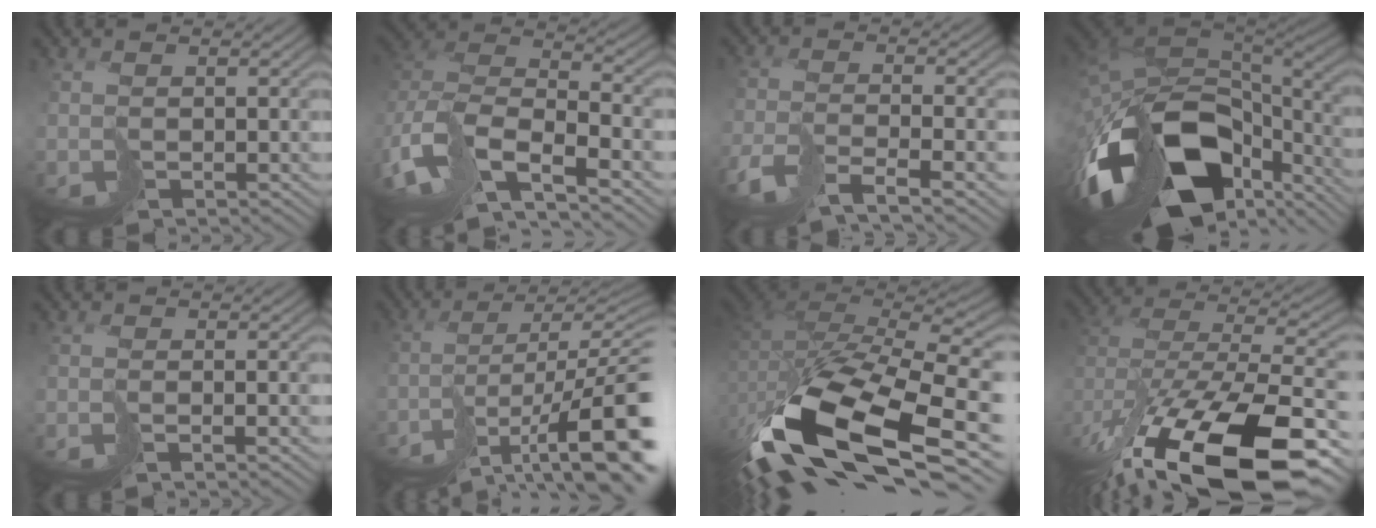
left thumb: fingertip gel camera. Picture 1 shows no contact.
{"total": 11.3, "force": [-7.1, 5.1, 7.1], "torque": [-0.162, -0.023, -0.123]}
{"total": 6.4, "force": [-4.6, 0.5, 4.4], "torque": [-0.075, -0.001, -0.100]}
{"total": 17.8, "force": [-8.5, 10.0, 12.1], "torque": [-0.270, -0.042, -0.120]}
{"total": 1.5, "force": [-1.1, -0.4, 0.9], "torque": [-0.008, 0.004, -0.023]}
{"total": 14.6, "force": [-7.3, 3.2, 12.2], "torque": [-0.188, -0.001, -0.123]}
{"total": 15.3, "force": [-7.4, 6.3, 11.8], "torque": [-0.245, -0.019, -0.129]}
{"total": 17.3, "force": [-10.4, 7.1, 11.9], "torque": [-0.239, -0.039, -0.140]}